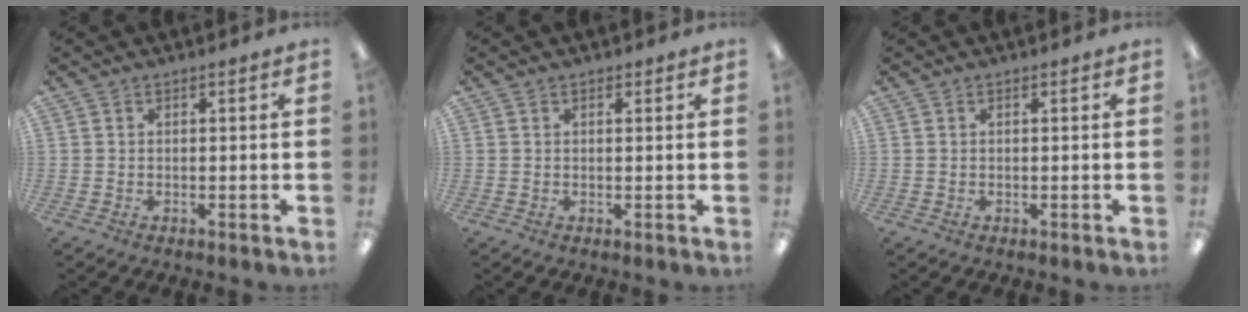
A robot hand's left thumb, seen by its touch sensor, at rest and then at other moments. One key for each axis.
{"total": 0.7, "fx": 0.5, "fy": 0.5, "fz": 0.3, "tx": 0.002, "ty": -0.001, "tz": 0.007}
{"total": 0.0}